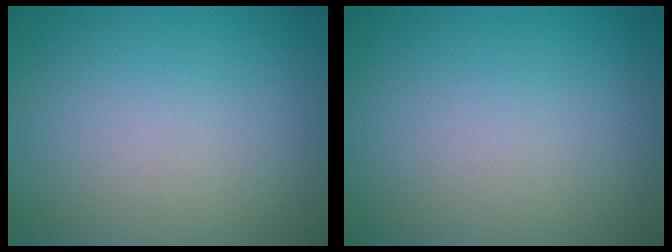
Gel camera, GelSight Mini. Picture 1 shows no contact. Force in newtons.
{"total": 0.0}